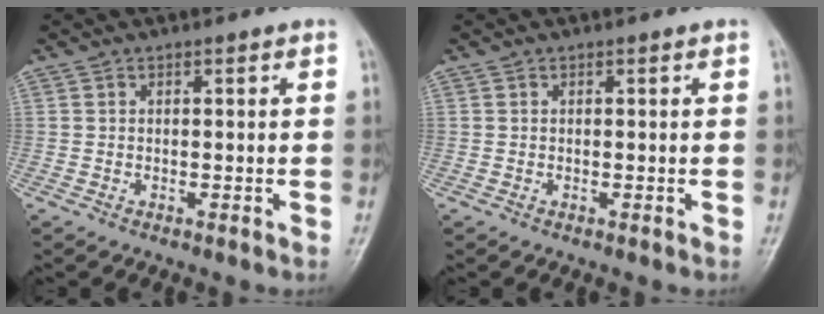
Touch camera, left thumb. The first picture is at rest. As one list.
[{"total": 0.0}]